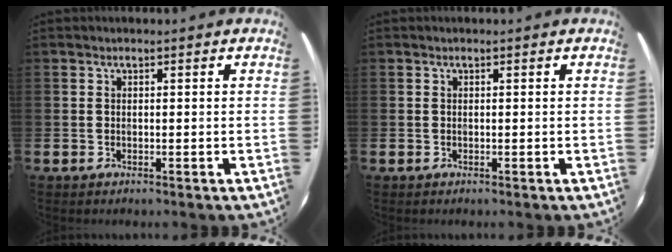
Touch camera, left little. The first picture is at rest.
{"total": 0.0}